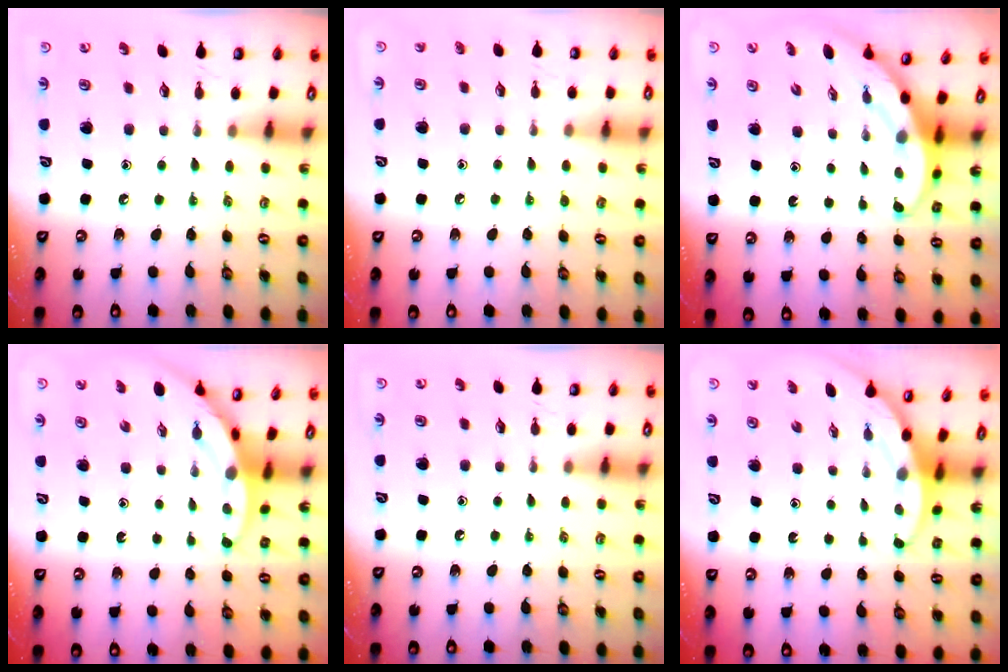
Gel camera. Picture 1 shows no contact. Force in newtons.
{"total": 3.4, "press": 3.3, "slide": 0.5}
{"total": 3.8, "press": 3.7, "slide": 0.2}
{"total": 3.3, "press": 3.3, "slide": 0.2}
{"total": 0.0}
{"total": 3.3, "press": 3.3, "slide": 0.1}